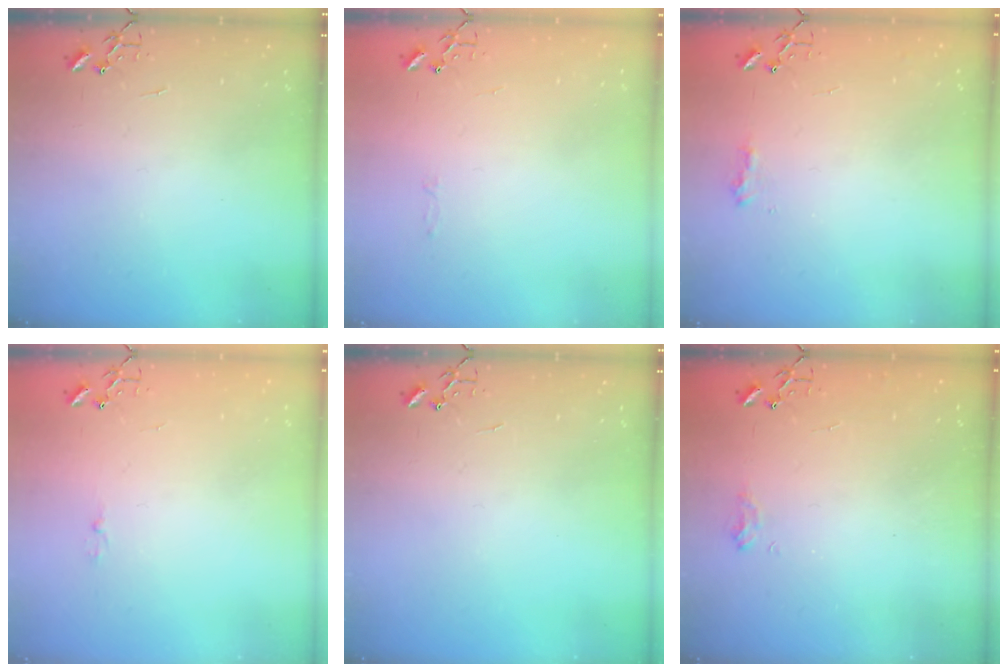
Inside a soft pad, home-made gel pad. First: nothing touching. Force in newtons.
{"total": 2.8, "press": 2.8, "slide": 0.4}
{"total": 7.8, "press": 7.8, "slide": 0.3}
{"total": 3.4, "press": 3.4, "slide": 0.5}
{"total": 0.0}
{"total": 7.5, "press": 7.4, "slide": 0.8}